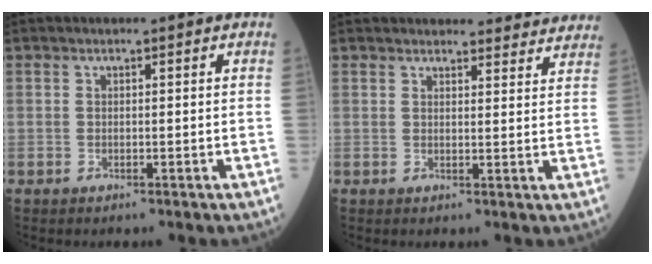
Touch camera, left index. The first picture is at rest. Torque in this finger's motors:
{"motor_torque": [0.93, -1.21, 0.49, 0.07]}